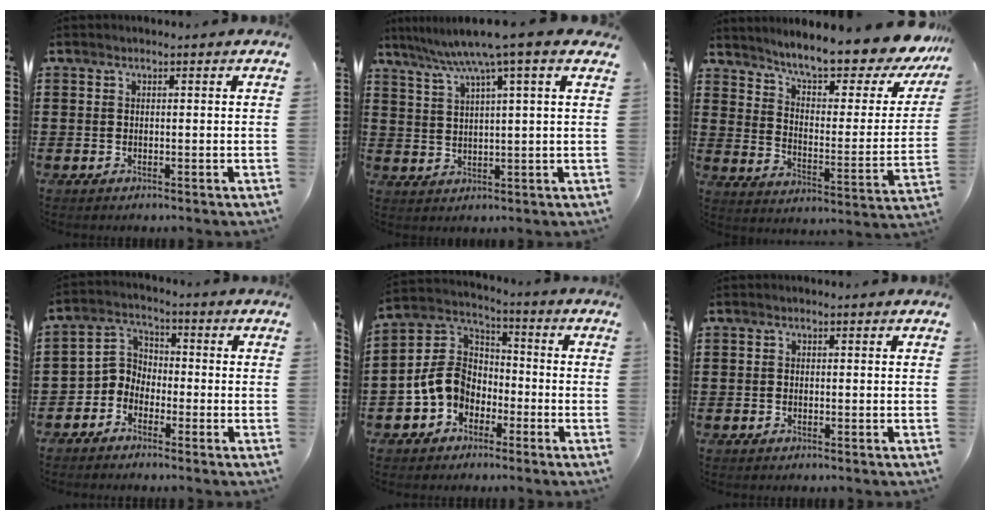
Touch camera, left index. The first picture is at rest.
{"total": 7.0, "force": [4.6, -0.5, 5.2], "torque": [-0.113, -0.018, 0.075]}
{"total": 9.3, "force": [8.1, 0.8, 4.5], "torque": [-0.099, -0.063, 0.130]}
{"total": 4.3, "force": [-3.0, 3.0, 0.6], "torque": [-0.037, 0.006, -0.070]}
{"total": 8.2, "force": [-2.8, 6.7, 3.8], "torque": [-0.122, 0.011, -0.065]}
{"total": 0.5, "force": [-0.4, 0.3, 0.1], "torque": [-0.005, -0.001, -0.009]}